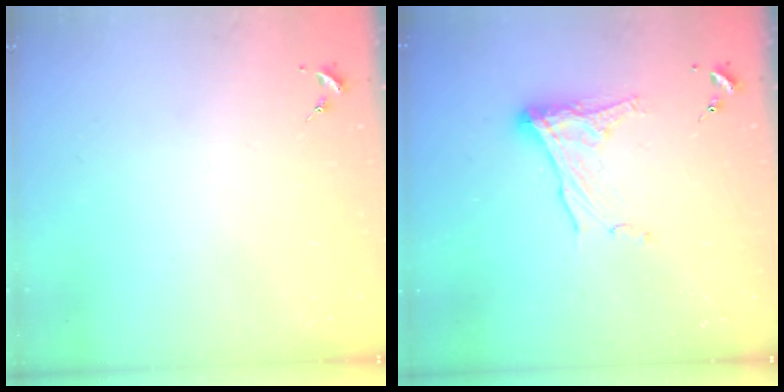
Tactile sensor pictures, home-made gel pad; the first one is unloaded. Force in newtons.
{"total": 10.1, "press": 10.1, "slide": 0.8}